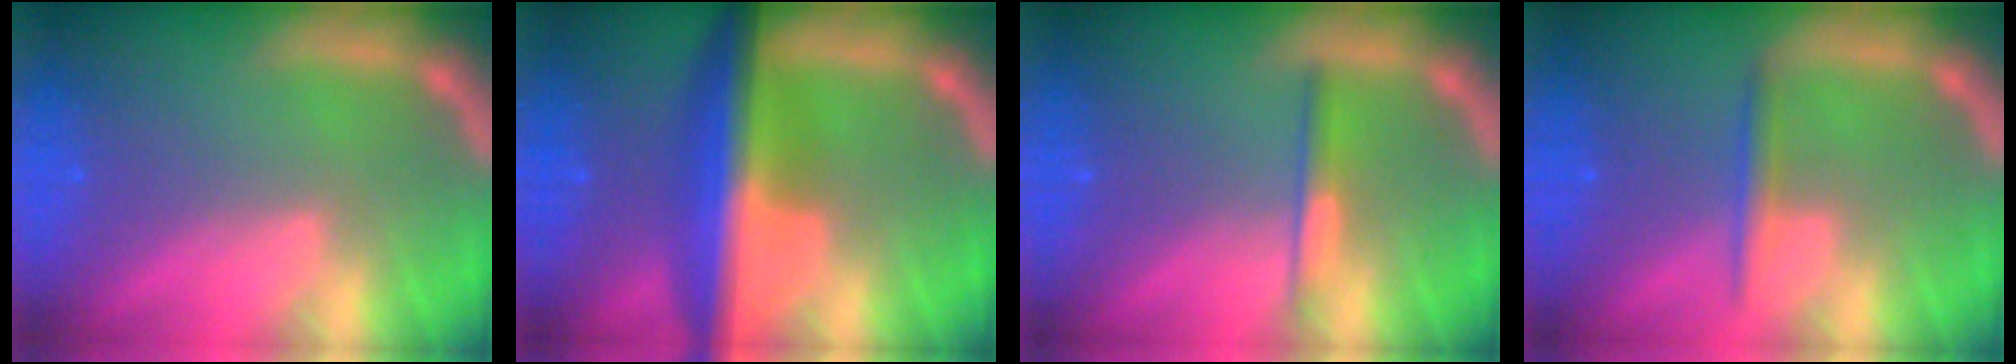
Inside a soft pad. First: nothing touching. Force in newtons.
{"total": 9.0}
{"total": 2.0}
{"total": 1.9}